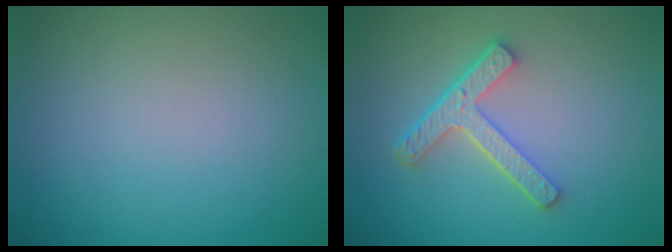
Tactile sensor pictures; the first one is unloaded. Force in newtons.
{"total": 4.2, "press": 3.2, "slide": 2.8}